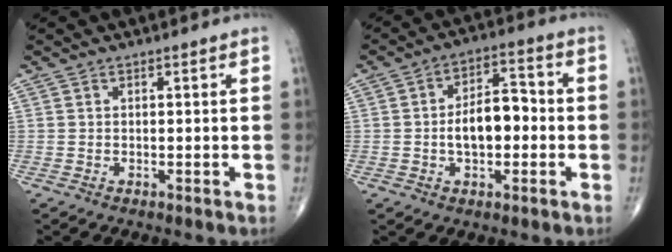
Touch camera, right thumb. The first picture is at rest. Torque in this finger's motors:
{"motor_torque": [1.22, 1.25, 1.05, -0.16, 0.07]}